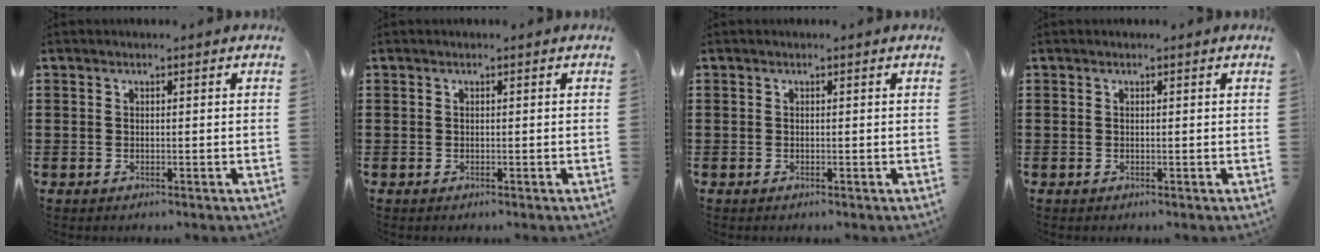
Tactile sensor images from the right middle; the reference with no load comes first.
{"total": 0.0}
{"total": 0.0}
{"total": 0.0}